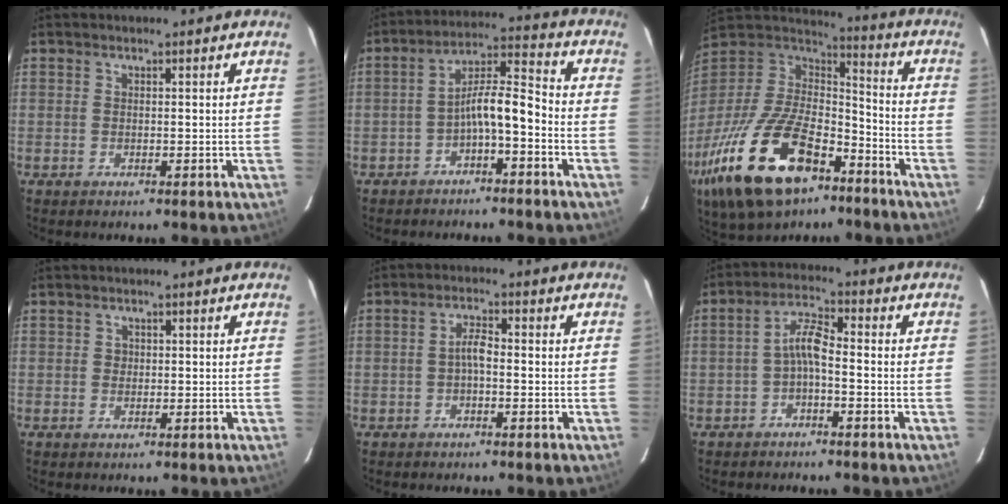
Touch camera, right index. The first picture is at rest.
{"total": 7.2, "force": [-3.7, 1.6, 6.0], "torque": [-0.120, 0.023, -0.061]}
{"total": 30.2, "force": [-17.1, 14.3, 20.4], "torque": [-0.428, -0.040, -0.285]}
{"total": 0.9, "force": [0.0, 0.9, 0.0], "torque": [0.004, 0.002, -0.001]}
{"total": 2.5, "force": [-0.9, 0.7, 2.2], "torque": [-0.046, 0.010, -0.017]}
{"total": 4.3, "force": [-1.7, 1.1, 3.8], "torque": [-0.082, 0.015, -0.033]}